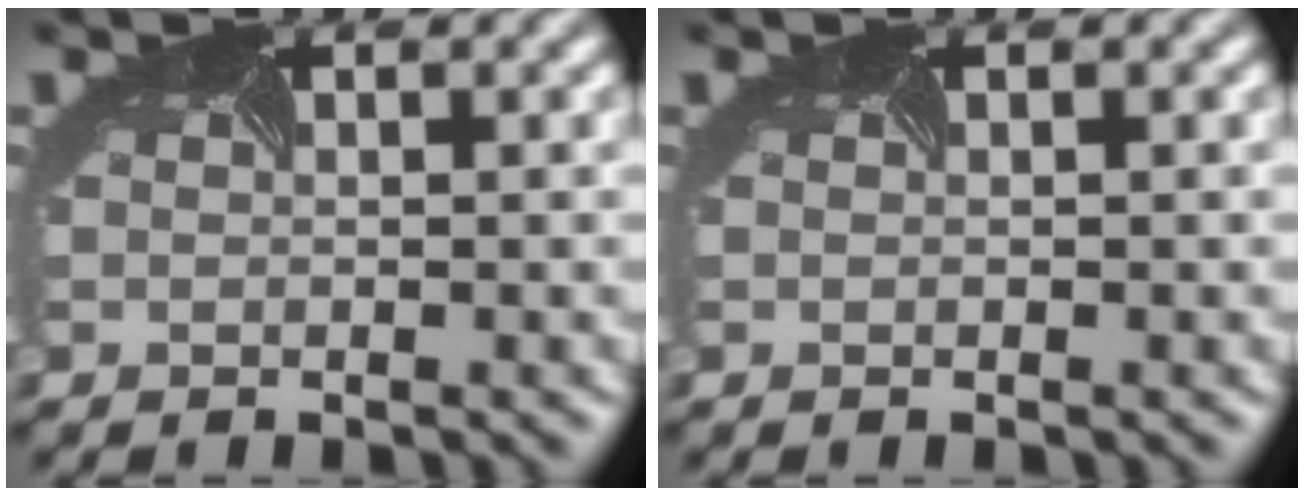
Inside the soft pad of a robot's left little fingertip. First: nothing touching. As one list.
[{"total": 0.0}]